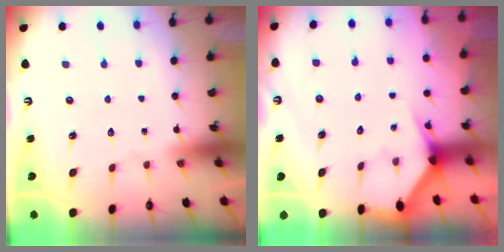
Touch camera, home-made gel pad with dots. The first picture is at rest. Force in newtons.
{"total": 3.0, "press": 3.0, "slide": 0.1}